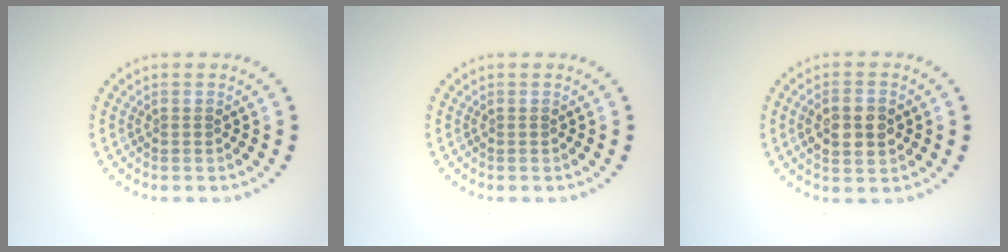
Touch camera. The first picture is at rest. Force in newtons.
{"total": 0.0}
{"total": 3.2, "press": 3.2, "slide": 0.1}